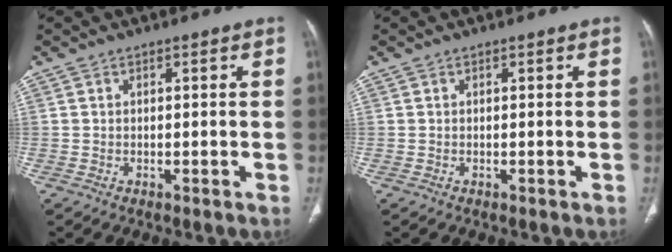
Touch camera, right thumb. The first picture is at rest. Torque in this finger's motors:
{"motor_torque": [-0.27, 0.27, -0.15, -0.15, 0.00]}